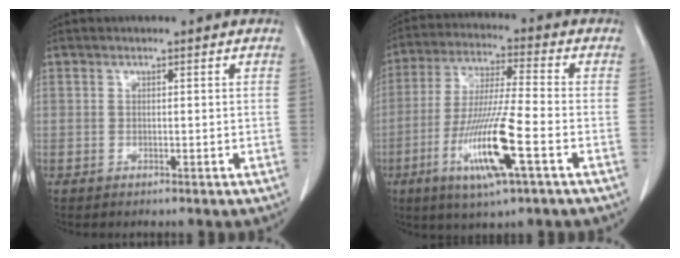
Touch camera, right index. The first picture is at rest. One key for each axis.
{"total": 13.9, "fx": -5.2, "fy": 0.5, "fz": 12.9, "tx": -0.259, "ty": -0.022, "tz": -0.096}